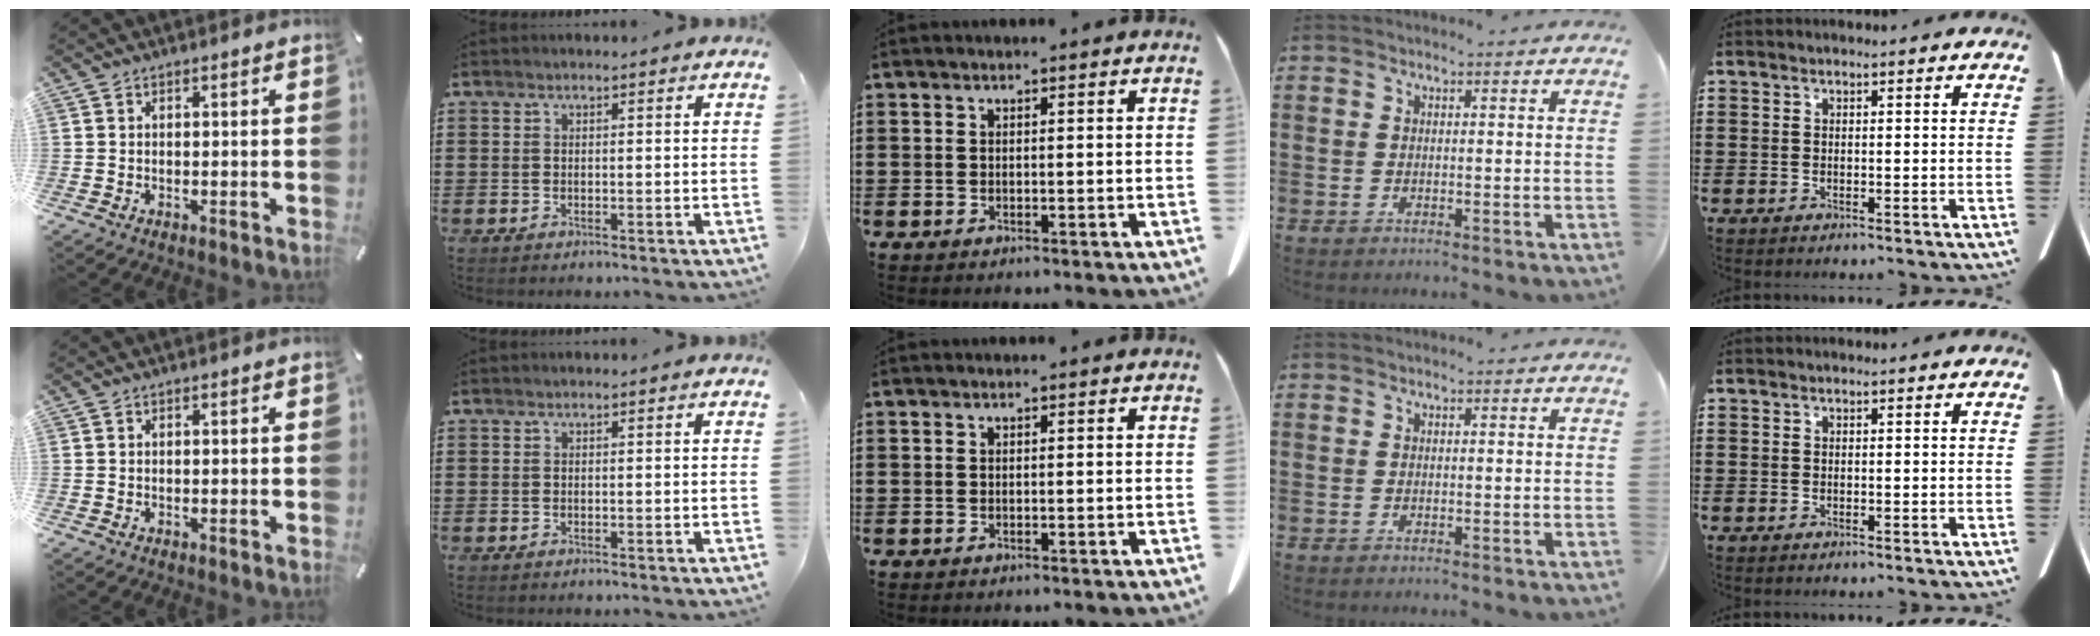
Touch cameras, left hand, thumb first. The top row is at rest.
{}